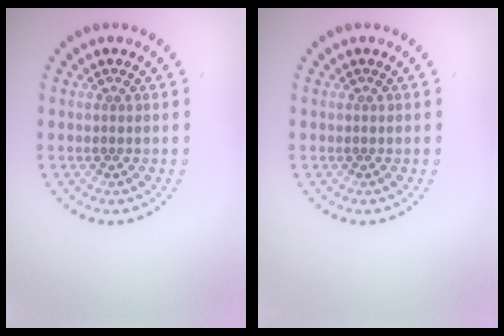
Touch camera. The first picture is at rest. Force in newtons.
{"total": 0.0}